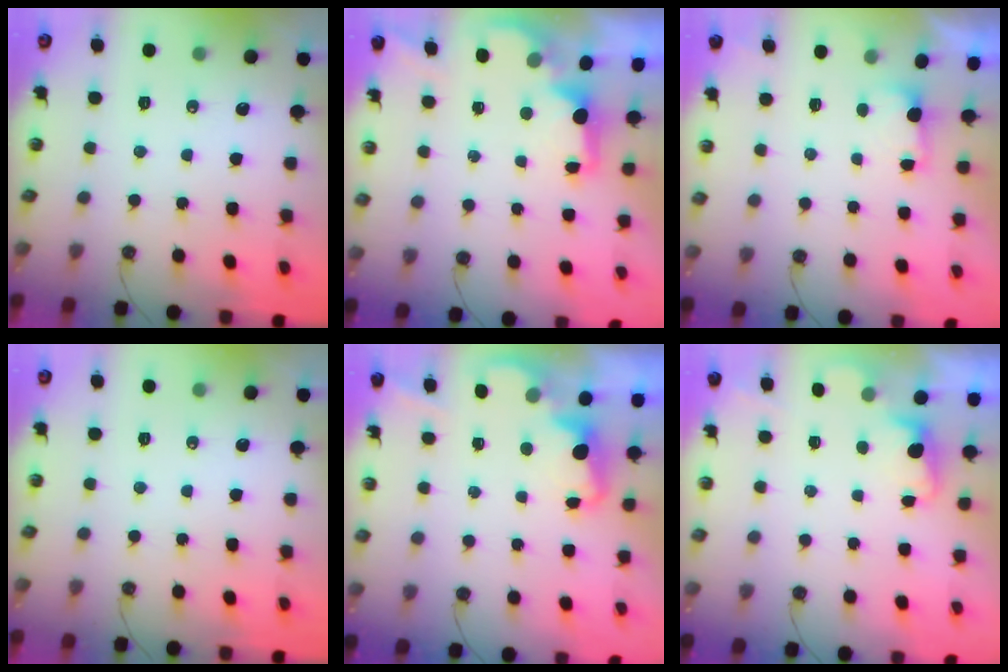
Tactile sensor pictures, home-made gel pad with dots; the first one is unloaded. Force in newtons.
{"total": 2.1, "press": 1.9, "slide": 0.8}
{"total": 2.2, "press": 2.0, "slide": 0.9}
{"total": 0.0}
{"total": 2.4, "press": 2.3, "slide": 0.6}
{"total": 0.9, "press": 0.6, "slide": 0.7}